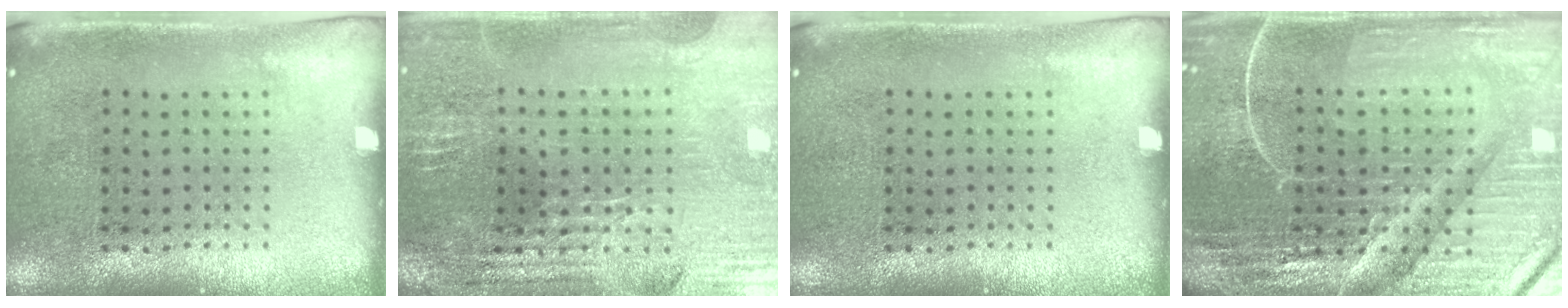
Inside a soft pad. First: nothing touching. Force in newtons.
{"total": 2.9, "press": 2.9, "slide": 0.5}
{"total": 0.0}
{"total": 6.9, "press": 6.1, "slide": 3.3}